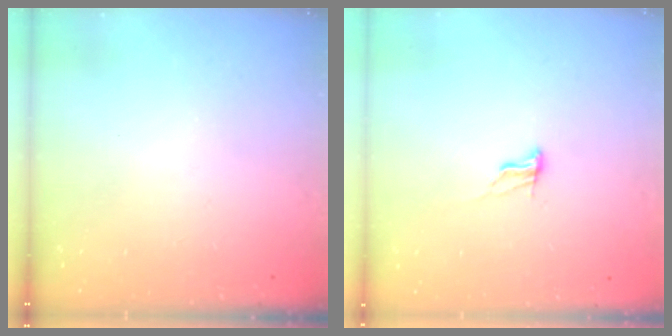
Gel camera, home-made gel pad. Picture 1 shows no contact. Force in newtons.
{"total": 7.5, "press": 7.2, "slide": 1.8}